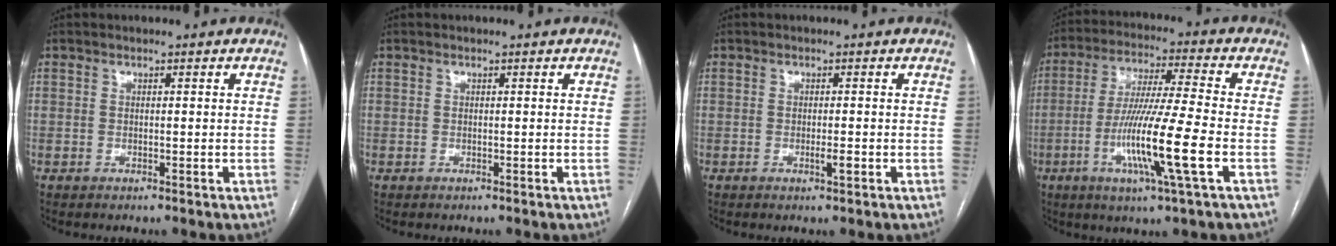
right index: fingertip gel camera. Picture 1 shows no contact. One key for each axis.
{"total": 0.0}
{"total": 1.4, "fx": -0.5, "fy": 0.1, "fz": 1.3, "tx": -0.024, "ty": -0.002, "tz": -0.008}
{"total": 13.9, "fx": -4.2, "fy": -0.7, "fz": 13.3, "tx": -0.262, "ty": -0.017, "tz": -0.085}